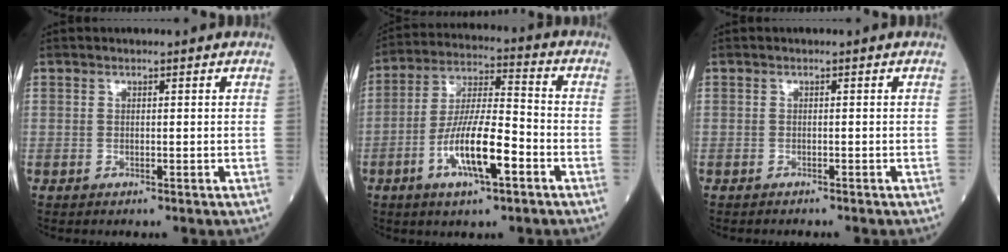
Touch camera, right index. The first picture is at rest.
{"total": 11.7, "force": [-4.6, 2.4, 10.5], "torque": [-0.199, 0.000, -0.083]}
{"total": 1.4, "force": [-1.3, 0.2, 0.4], "torque": [-0.012, -0.003, -0.018]}